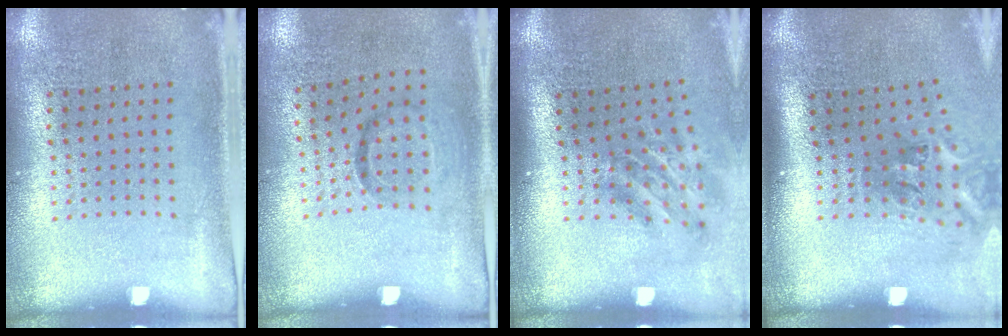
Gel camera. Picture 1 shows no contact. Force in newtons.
{"total": 1.0, "press": 0.6, "slide": 0.8}
{"total": 1.9, "press": 1.2, "slide": 1.5}
{"total": 2.3, "press": 1.4, "slide": 1.8}